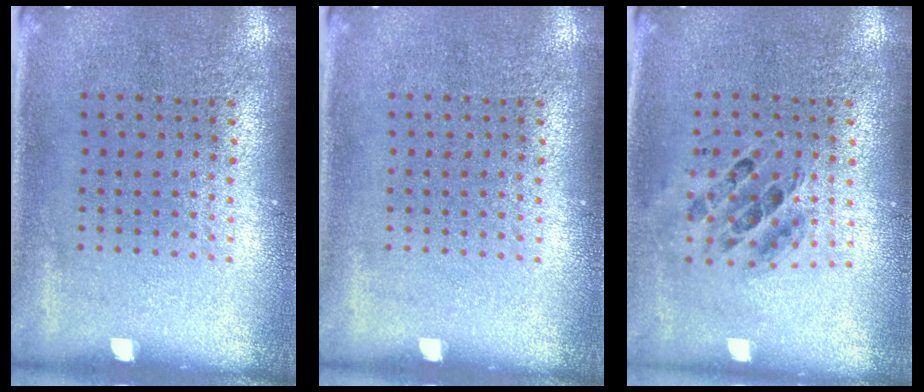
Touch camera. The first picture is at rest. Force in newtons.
{"total": 0.0}
{"total": 0.6, "press": 0.6, "slide": 0.1}